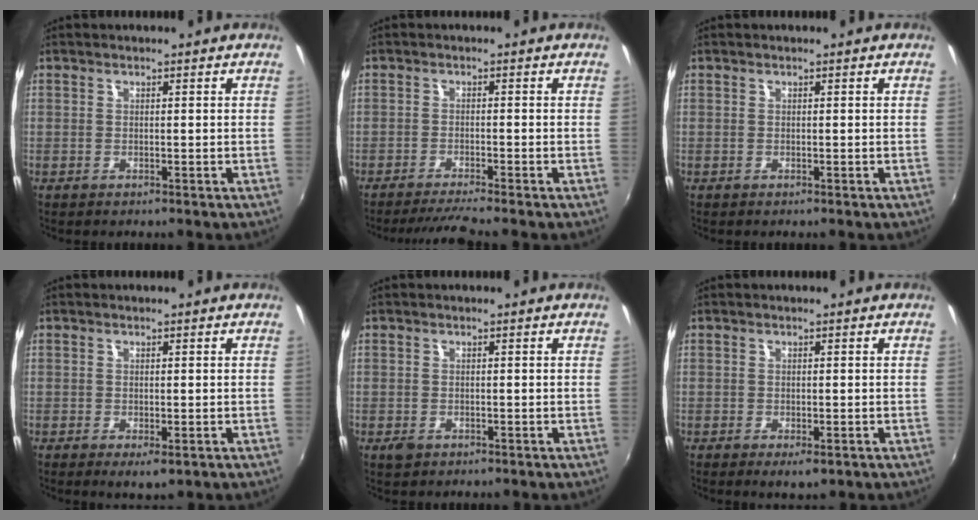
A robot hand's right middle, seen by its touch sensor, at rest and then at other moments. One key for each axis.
{"total": 4.5, "fx": -4.0, "fy": -1.0, "fz": 1.8, "tx": -0.051, "ty": -0.004, "tz": -0.070}
{"total": 0.0}
{"total": 2.1, "fx": -0.7, "fy": 0.9, "fz": 1.8, "tx": -0.032, "ty": -0.011, "tz": -0.007}
{"total": 1.7, "fx": -0.9, "fy": 1.2, "fz": 0.8, "tx": -0.015, "ty": -0.003, "tz": -0.016}
{"total": 2.3, "fx": -1.1, "fy": 1.1, "fz": 1.8, "tx": -0.033, "ty": -0.011, "tz": -0.014}